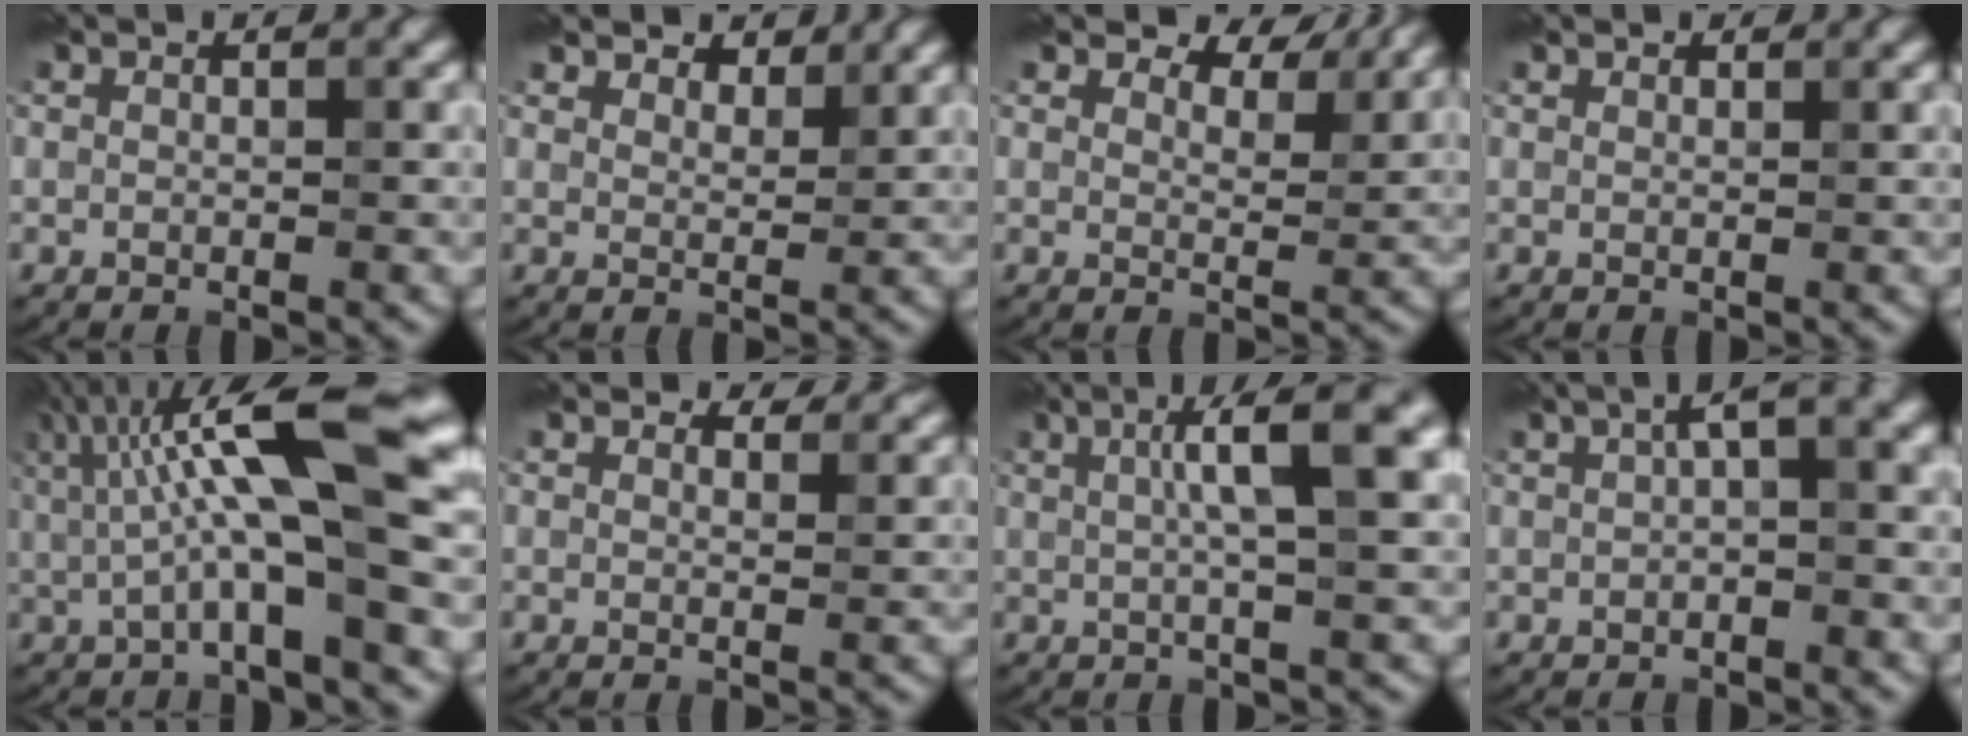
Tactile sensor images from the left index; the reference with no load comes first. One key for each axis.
{"total": 3.9, "fx": 3.5, "fy": 1.4, "fz": 0.8, "tx": -0.017, "ty": -0.008, "tz": 0.056}
{"total": 5.3, "fx": 4.6, "fy": 1.9, "fz": 2.0, "tx": -0.039, "ty": 0.004, "tz": 0.058}
{"total": 1.0, "fx": 0.9, "fy": 0.2, "fz": -0.2, "tx": 0.002, "ty": -0.004, "tz": 0.009}
{"total": 11.2, "fx": 2.1, "fy": 2.6, "fz": 10.7, "tx": -0.181, "ty": 0.017, "tz": 0.031}
{"total": 3.2, "fx": 3.1, "fy": 0.8, "fz": 0.6, "tx": -0.018, "ty": 0.002, "tz": 0.037}
{"total": 6.6, "fx": 1.9, "fy": 1.1, "fz": 6.2, "tx": -0.085, "ty": 0.017, "tz": 0.025}
{"total": 3.8, "fx": 1.4, "fy": 1.0, "fz": 3.4, "tx": -0.051, "ty": 0.017, "tz": 0.014}